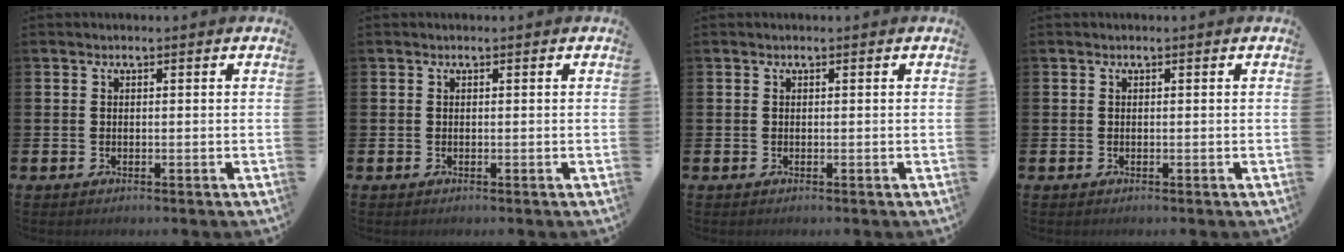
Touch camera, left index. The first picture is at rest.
{"total": 0.0}
{"total": 0.0}
{"total": 0.0}